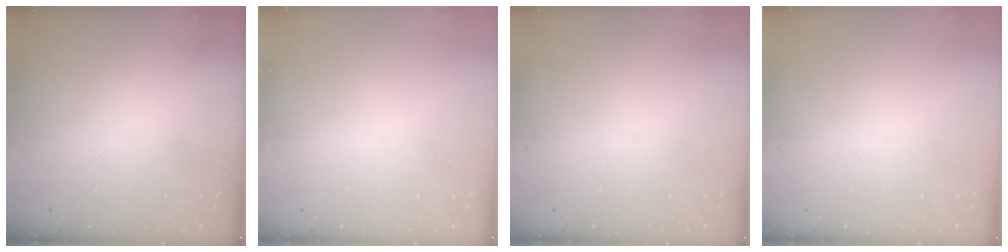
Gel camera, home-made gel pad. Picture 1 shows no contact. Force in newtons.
{"total": 0.0}
{"total": 0.0}
{"total": 0.0}